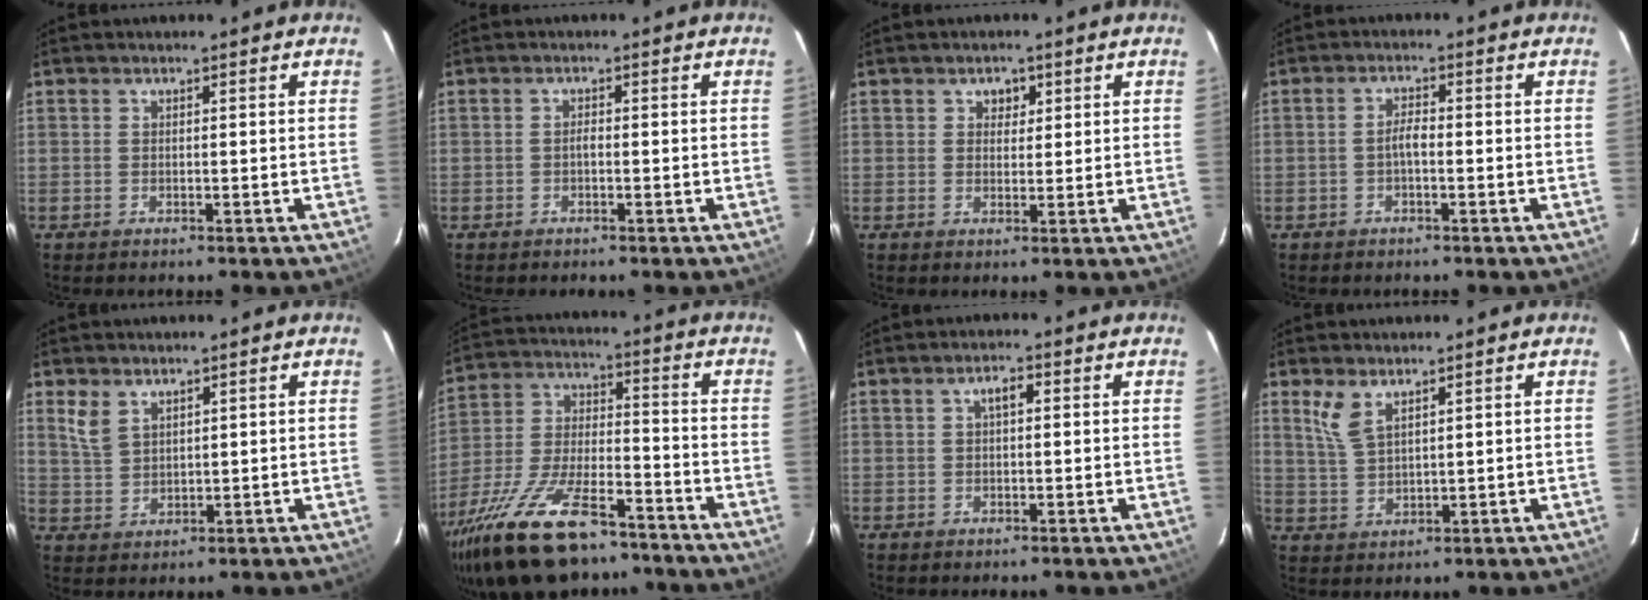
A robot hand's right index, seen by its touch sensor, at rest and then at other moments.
{"total": 0.8, "force": [-0.4, 0.3, 0.6], "torque": [-0.012, 0.006, -0.008]}
{"total": 2.3, "force": [1.0, 2.0, 0.6], "torque": [-0.004, 0.008, 0.016]}
{"total": 2.0, "force": [-0.8, 0.5, 1.8], "torque": [-0.036, 0.007, -0.016]}
{"total": 4.4, "force": [2.8, 2.5, 2.3], "torque": [-0.050, 0.002, 0.060]}
{"total": 23.6, "force": [-16.6, 8.8, 14.2], "torque": [-0.292, -0.033, -0.281]}
{"total": 2.1, "force": [0.5, 0.9, 1.8], "torque": [-0.034, 0.010, 0.009]}
{"total": 4.7, "force": [3.0, 1.8, 3.1], "torque": [-0.067, -0.001, 0.067]}